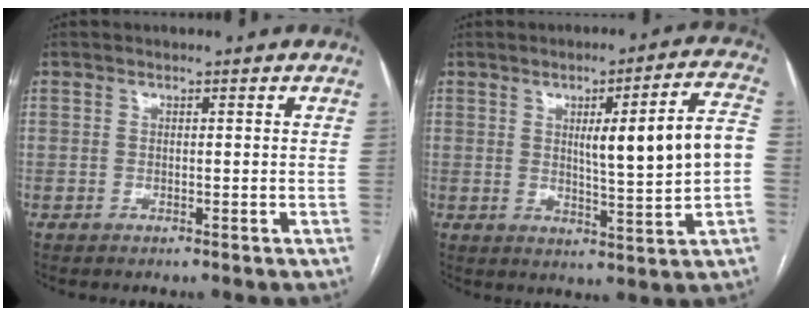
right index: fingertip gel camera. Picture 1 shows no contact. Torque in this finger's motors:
{"motor_torque": [0.34, 0.00, 0.49, 0.11]}